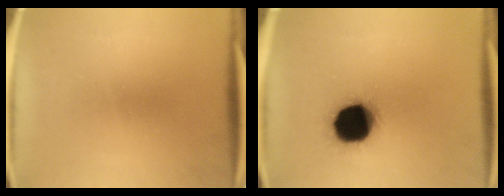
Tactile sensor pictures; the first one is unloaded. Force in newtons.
{"total": 18.5}